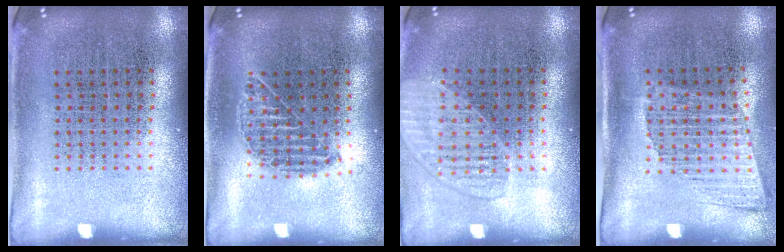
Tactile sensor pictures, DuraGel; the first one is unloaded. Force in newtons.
{"total": 1.0, "press": 0.9, "slide": 0.3}
{"total": 1.4, "press": 1.4, "slide": 0.3}
{"total": 1.3, "press": 1.0, "slide": 0.8}